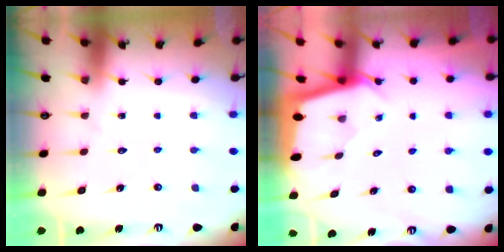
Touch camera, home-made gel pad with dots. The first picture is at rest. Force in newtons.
{"total": 2.1, "press": 2.1, "slide": 0.2}